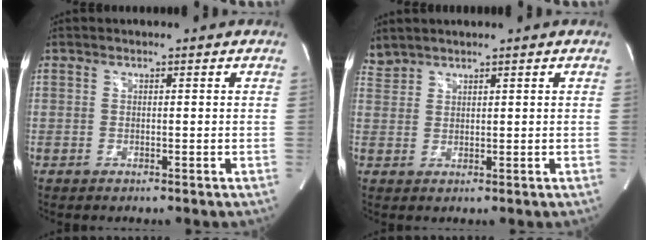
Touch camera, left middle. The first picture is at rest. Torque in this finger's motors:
{"motor_torque": [0.00, -0.13, -0.07, -0.01]}